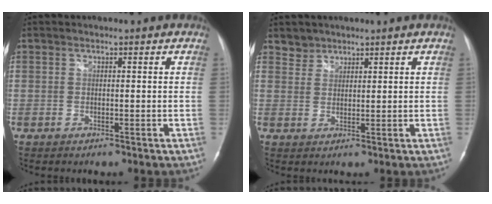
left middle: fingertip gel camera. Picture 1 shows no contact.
{"total": 2.3, "force": [1.9, 1.2, -0.4], "torque": [0.014, 0.009, 0.031]}